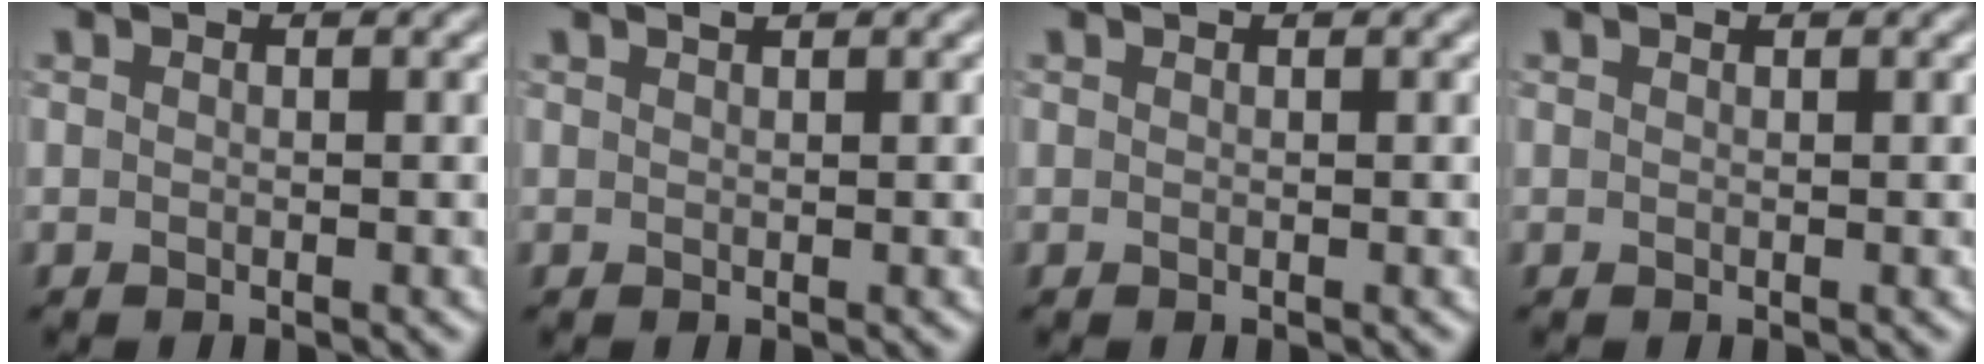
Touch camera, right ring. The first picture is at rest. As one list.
[{"total": 0.5, "force": [0.5, 0.0, 0.2], "torque": [-0.006, 0.003, 0.007]}, {"total": 0.0}, {"total": 0.0}]